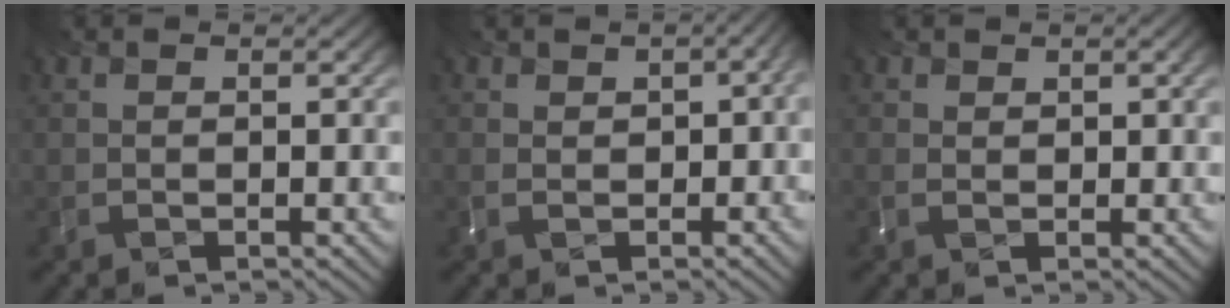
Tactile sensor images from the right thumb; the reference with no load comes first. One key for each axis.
{"total": 3.0, "fx": 0.5, "fy": 1.6, "fz": 2.4, "tx": -0.060, "ty": -0.002, "tz": 0.032}
{"total": 0.6, "fx": 0.4, "fy": -0.1, "fz": -0.4, "tx": -0.008, "ty": -0.006, "tz": 0.033}